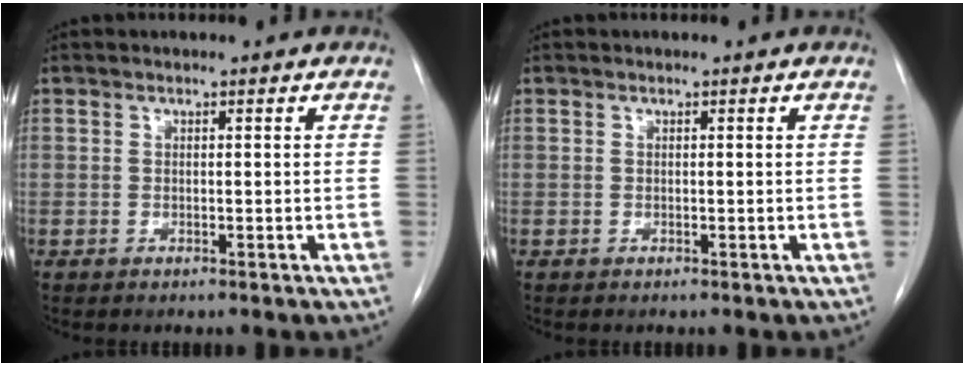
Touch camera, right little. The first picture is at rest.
{"total": 0.0}